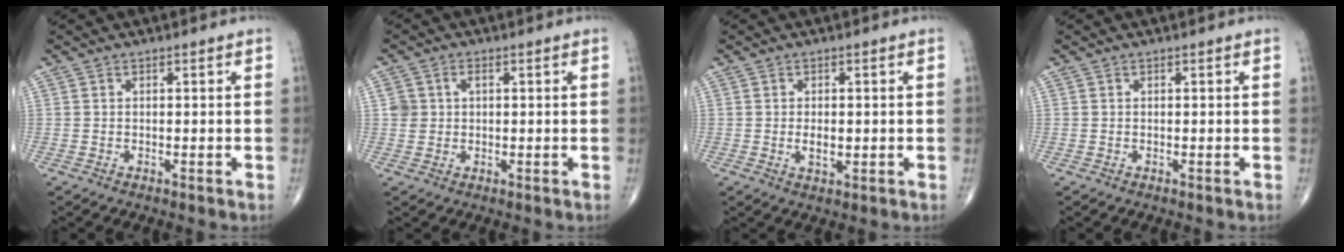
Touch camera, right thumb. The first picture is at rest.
{"total": 3.1, "force": [0.7, 2.5, 1.6], "torque": [-0.020, 0.004, 0.016]}
{"total": 2.8, "force": [-0.2, 1.6, 2.3], "torque": [-0.036, -0.003, -0.001]}
{"total": 0.0}